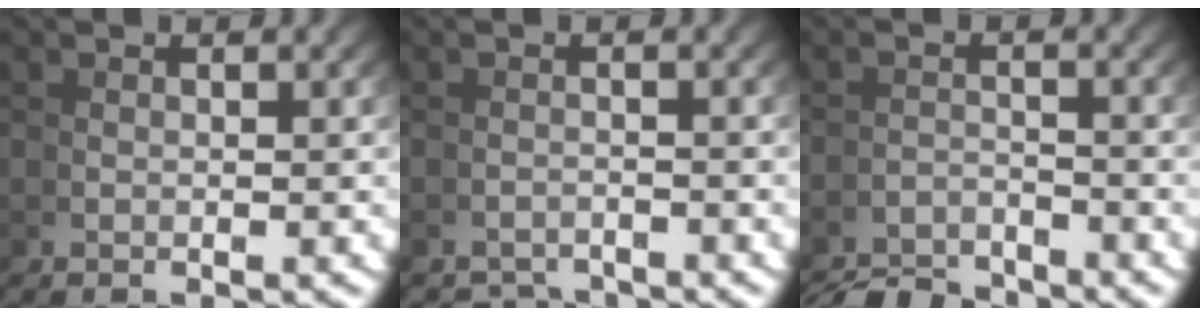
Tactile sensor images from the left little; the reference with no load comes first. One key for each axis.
{"total": 3.3, "fx": -3.3, "fy": 0.1, "fz": -0.2, "tx": 0.020, "ty": -0.010, "tz": -0.052}
{"total": 4.8, "fx": -4.7, "fy": 0.4, "fz": 0.5, "tx": 0.017, "ty": -0.010, "tz": -0.081}